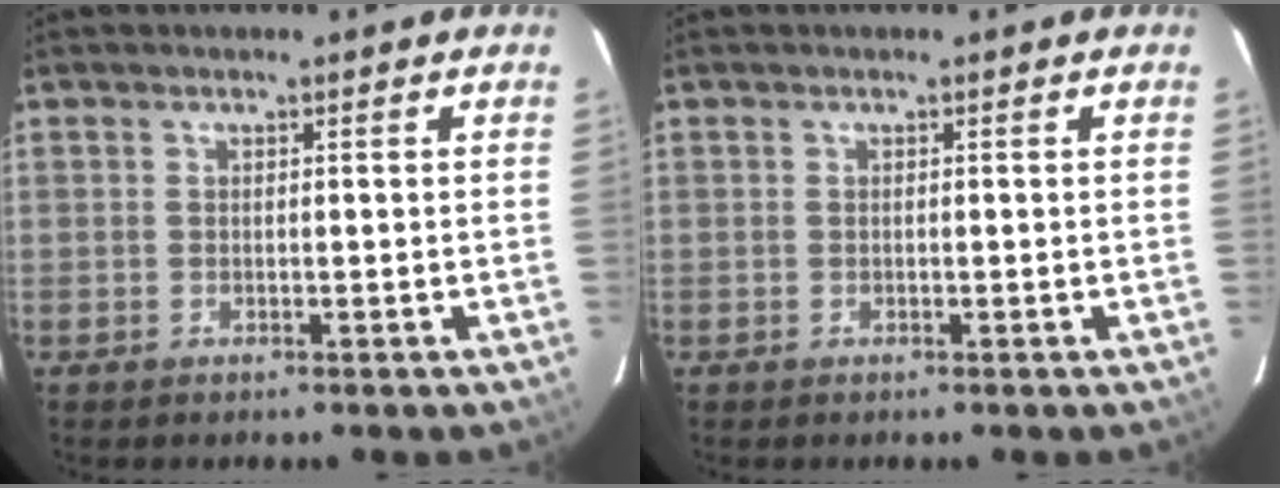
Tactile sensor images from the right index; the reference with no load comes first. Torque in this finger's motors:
{"motor_torque": [0.00, 0.00, 0.00, 0.00]}